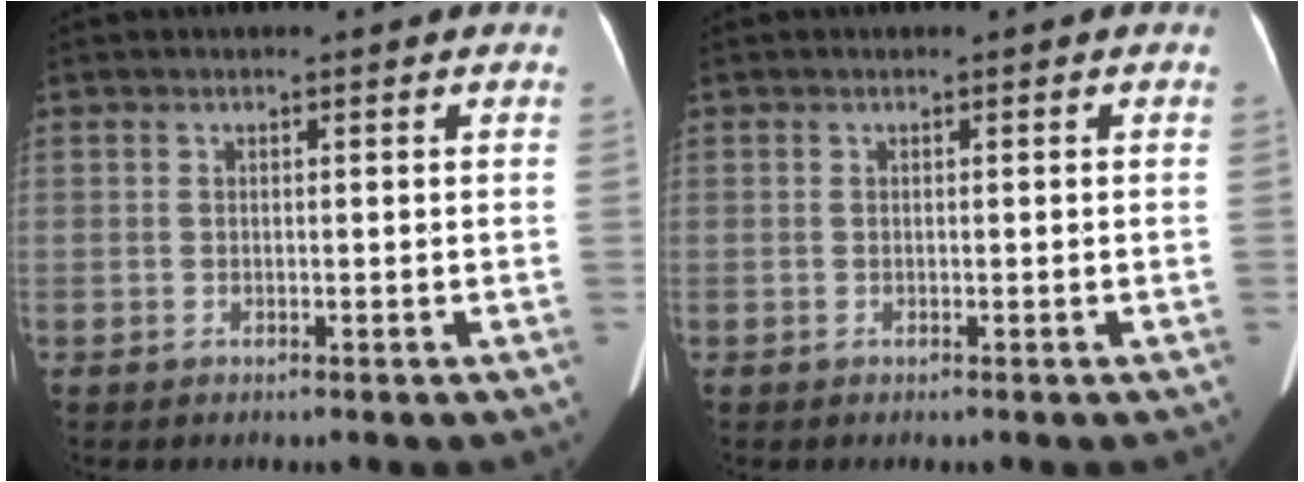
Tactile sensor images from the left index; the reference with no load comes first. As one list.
[{"total": 0.0}]